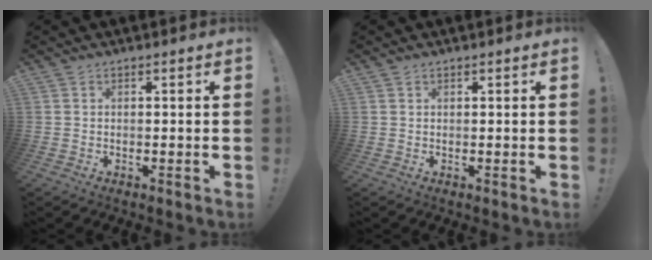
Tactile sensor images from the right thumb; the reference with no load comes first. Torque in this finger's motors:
{"motor_torque": [-0.19, 0.03, 0.12, -0.15, 0.03]}